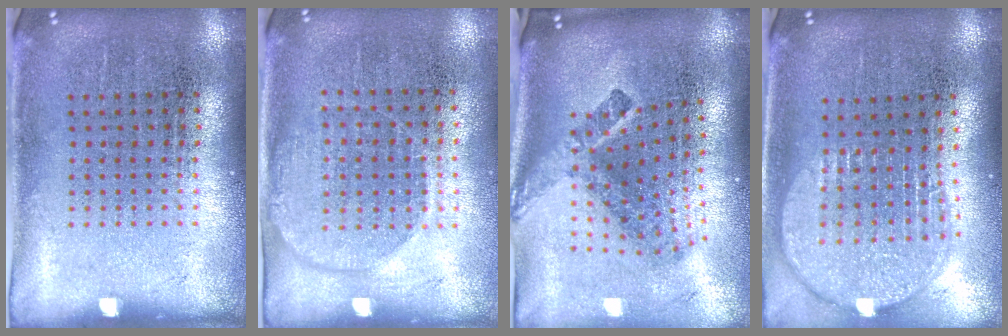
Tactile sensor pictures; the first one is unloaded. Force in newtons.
{"total": 1.4, "press": 1.3, "slide": 0.7}
{"total": 2.6, "press": 1.6, "slide": 2.0}
{"total": 2.0, "press": 1.6, "slide": 1.1}